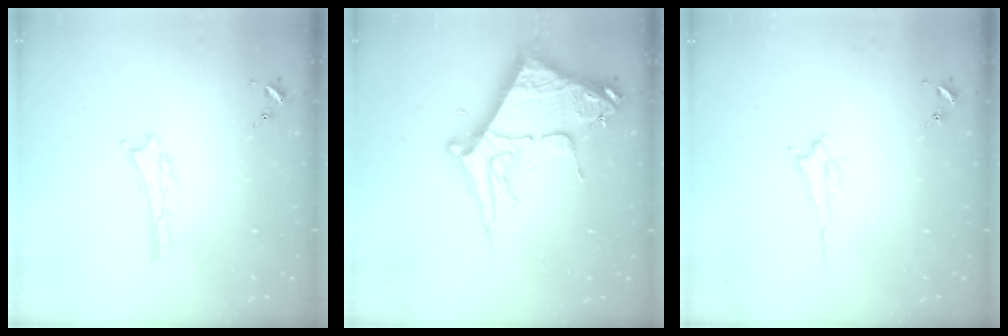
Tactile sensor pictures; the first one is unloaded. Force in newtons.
{"total": 11.3, "press": 11.2, "slide": 1.2}
{"total": 0.7, "press": 0.7, "slide": 0.2}